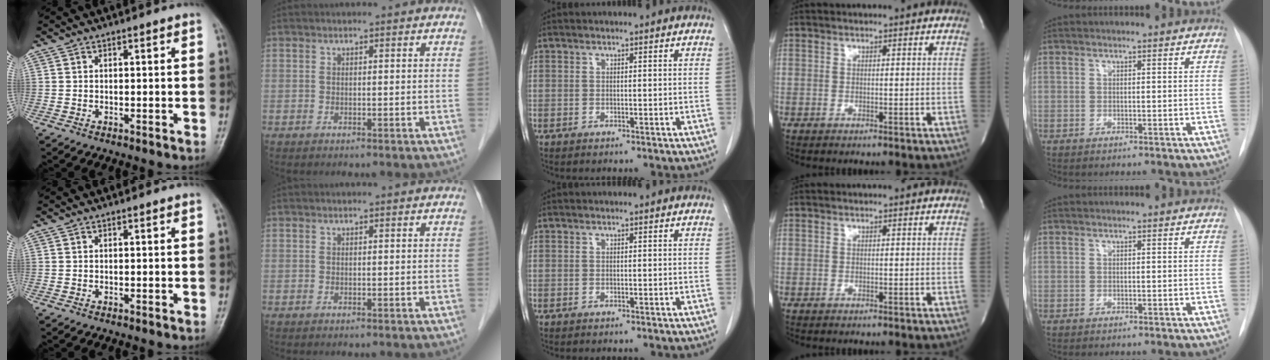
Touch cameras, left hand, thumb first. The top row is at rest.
{}